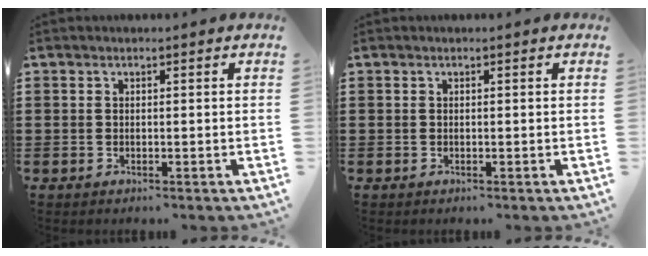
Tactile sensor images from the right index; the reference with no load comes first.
{"total": 0.0}